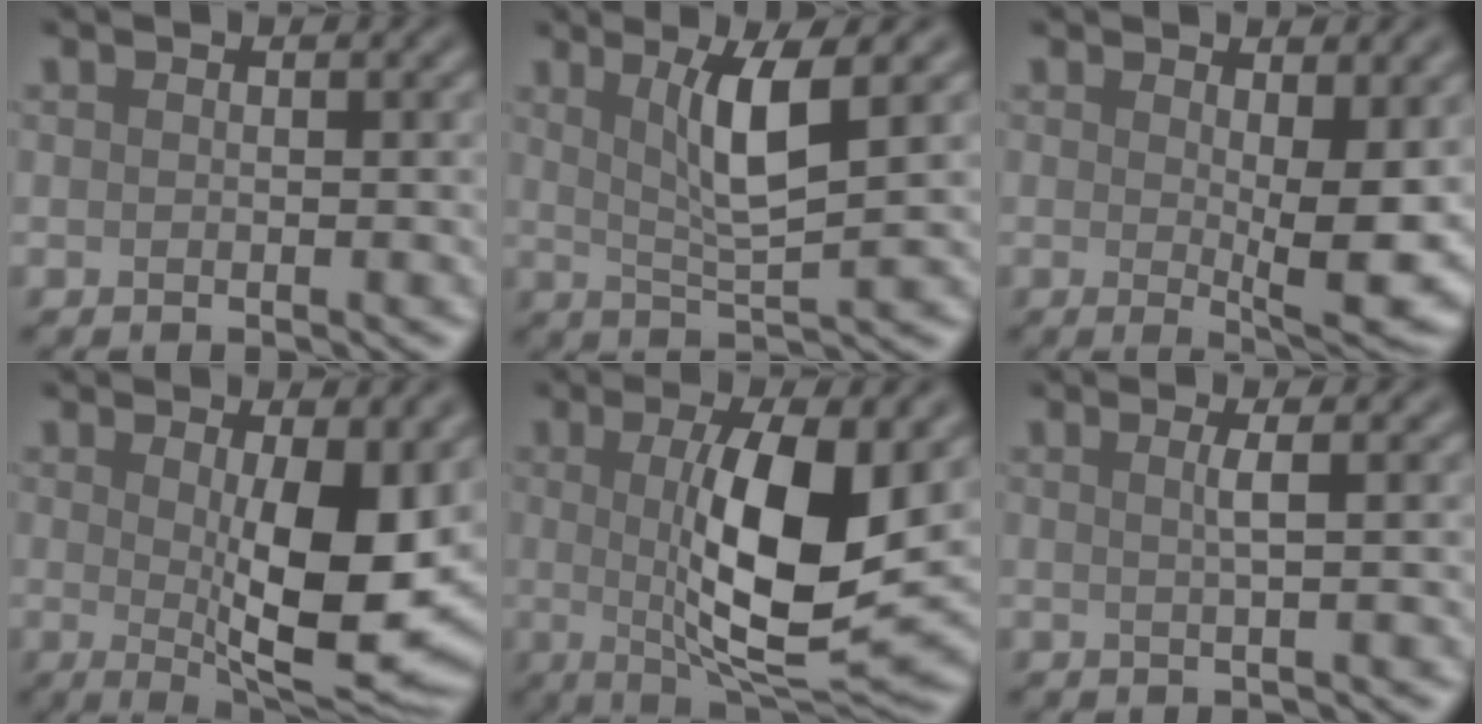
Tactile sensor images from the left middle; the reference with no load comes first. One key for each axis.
{"total": 5.1, "fx": 1.7, "fy": 0.9, "fz": 4.8, "tx": -0.087, "ty": -0.004, "tz": 0.035}
{"total": 5.7, "fx": 0.7, "fy": 1.4, "fz": 5.5, "tx": -0.079, "ty": -0.017, "tz": 0.019}
{"total": 10.3, "fx": 0.6, "fy": 3.0, "fz": 9.8, "tx": -0.136, "ty": -0.019, "tz": 0.015}
{"total": 10.7, "fx": 0.8, "fy": 3.1, "fz": 10.2, "tx": -0.159, "ty": -0.012, "tz": 0.019}
{"total": 1.8, "fx": 0.3, "fy": 0.4, "fz": 1.7, "tx": -0.027, "ty": 0.004, "tz": 0.000}